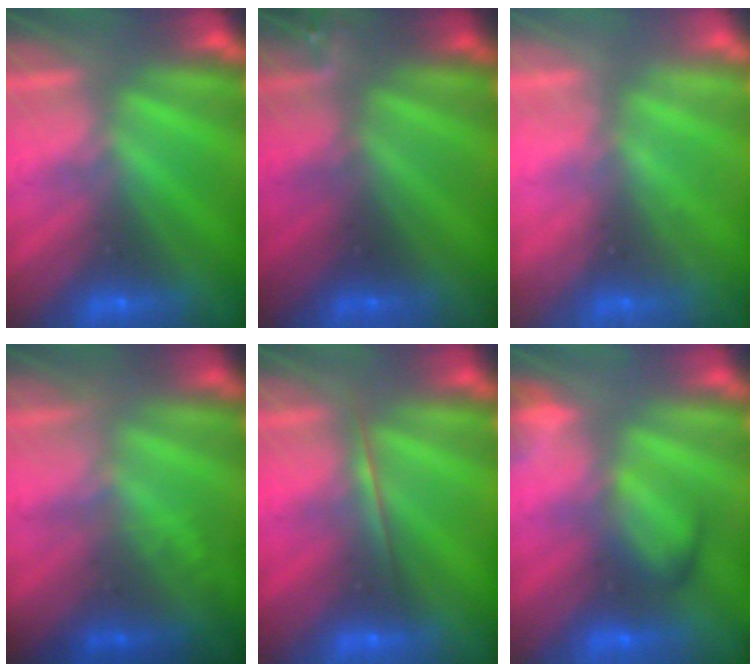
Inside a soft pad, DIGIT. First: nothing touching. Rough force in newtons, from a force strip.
{"total": 4.0}
{"total": 2.1}
{"total": 1.8}
{"total": 1.7}
{"total": 2.6}